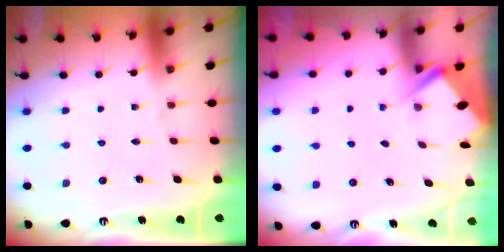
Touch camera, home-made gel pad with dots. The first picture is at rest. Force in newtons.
{"total": 2.9, "press": 2.9, "slide": 0.4}